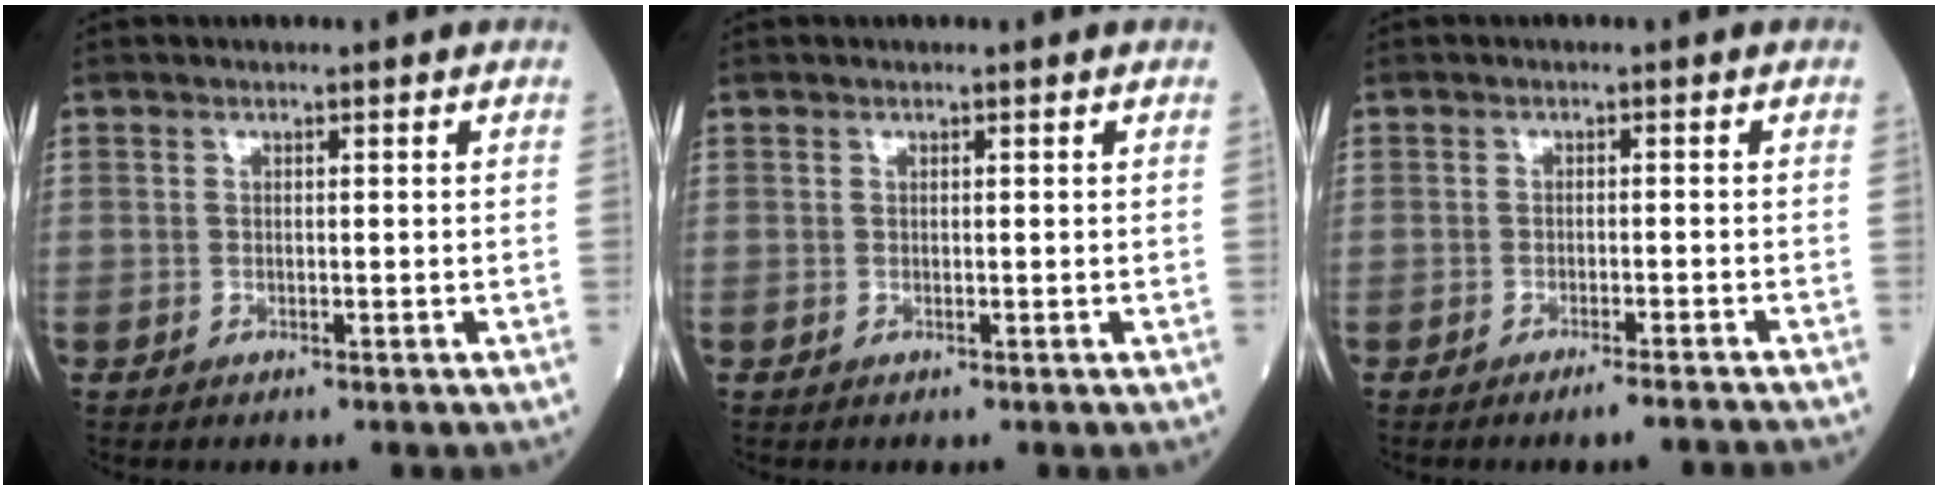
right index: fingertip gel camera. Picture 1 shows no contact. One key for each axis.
{"total": 0.0}
{"total": 4.0, "fx": -3.5, "fy": -0.6, "fz": 1.8, "tx": -0.017, "ty": -0.005, "tz": -0.047}